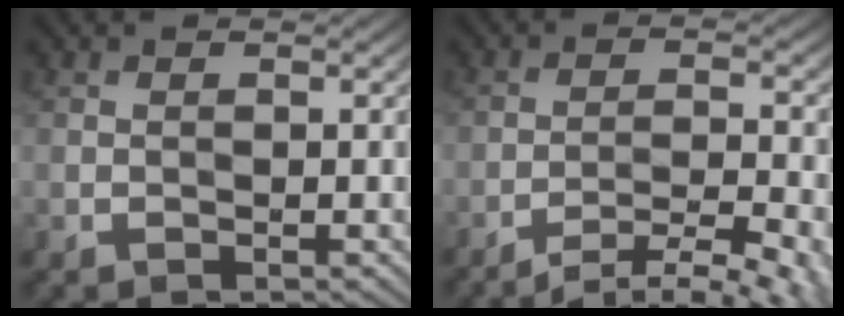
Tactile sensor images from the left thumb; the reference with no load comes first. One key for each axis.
{"total": 9.5, "fx": -7.5, "fy": 2.0, "fz": 5.5, "tx": -0.093, "ty": -0.003, "tz": -0.101}